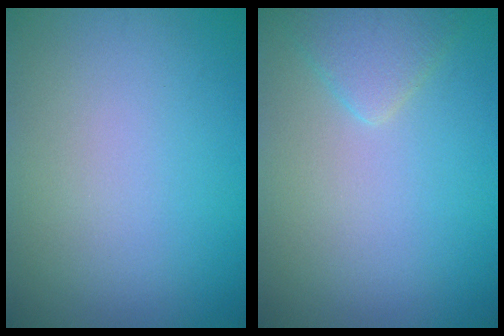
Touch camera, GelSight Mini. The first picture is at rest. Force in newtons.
{"total": 2.4, "press": 2.4, "slide": 0.2}